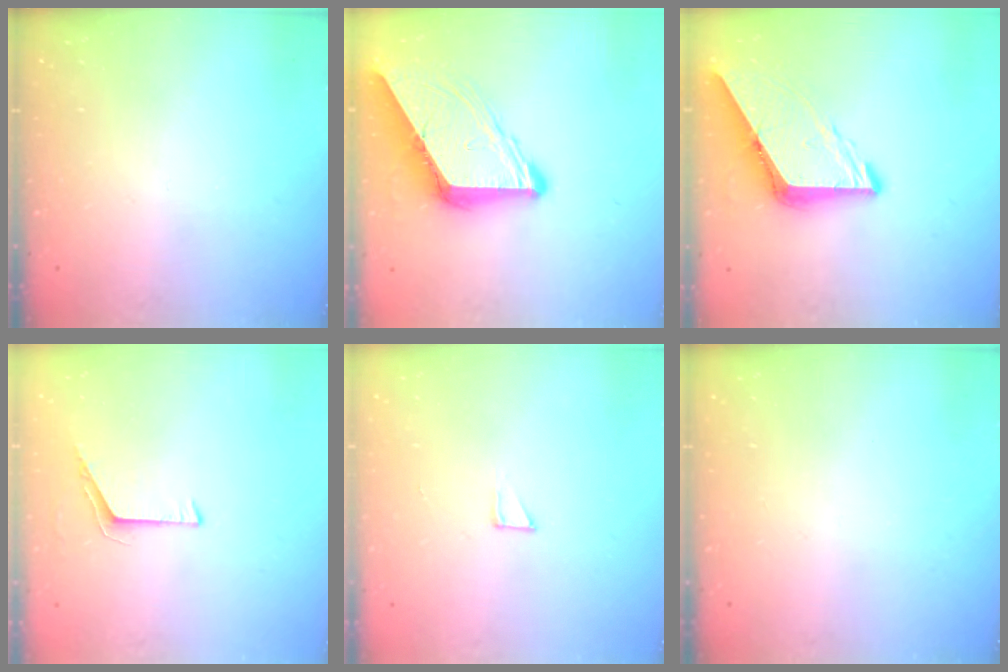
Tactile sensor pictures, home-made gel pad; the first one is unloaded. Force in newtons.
{"total": 11.4, "press": 11.3, "slide": 1.3}
{"total": 9.5, "press": 9.5, "slide": 1.1}
{"total": 6.1, "press": 6.0, "slide": 0.6}
{"total": 2.3, "press": 2.3, "slide": 0.2}
{"total": 0.0}